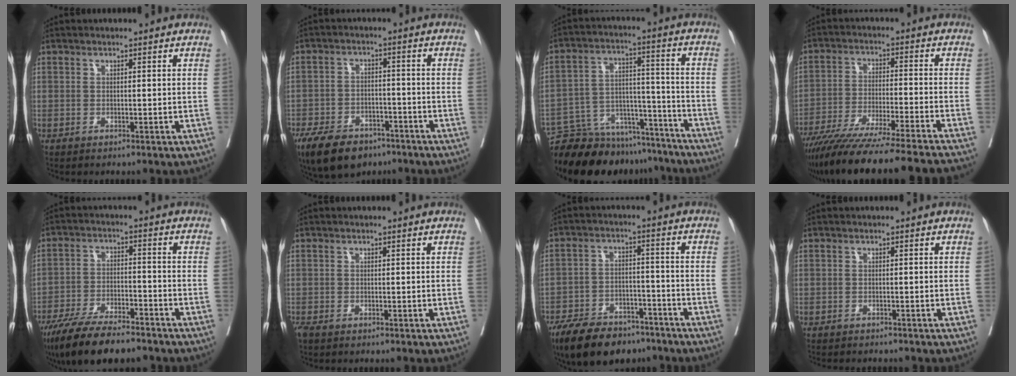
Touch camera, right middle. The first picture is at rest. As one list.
[{"total": 11.1, "force": [-7.8, 5.6, 5.5], "torque": [-0.105, -0.006, -0.128]}, {"total": 16.7, "force": [-15.4, 5.3, 3.7], "torque": [-0.061, 0.029, -0.229]}, {"total": 21.6, "force": [-19.0, -1.3, 10.4], "torque": [-0.142, -0.063, -0.289]}, {"total": 13.0, "force": [-10.5, 2.8, 7.0], "torque": [-0.121, -0.024, -0.177]}, {"total": 1.3, "force": [-1.0, 0.6, 0.6], "torque": [-0.018, -0.006, -0.018]}, {"total": 12.9, "force": [-10.1, 5.6, 5.6], "torque": [-0.095, -0.001, -0.165]}, {"total": 4.3, "force": [-3.9, 0.8, 1.5], "torque": [-0.022, -0.005, -0.051]}]